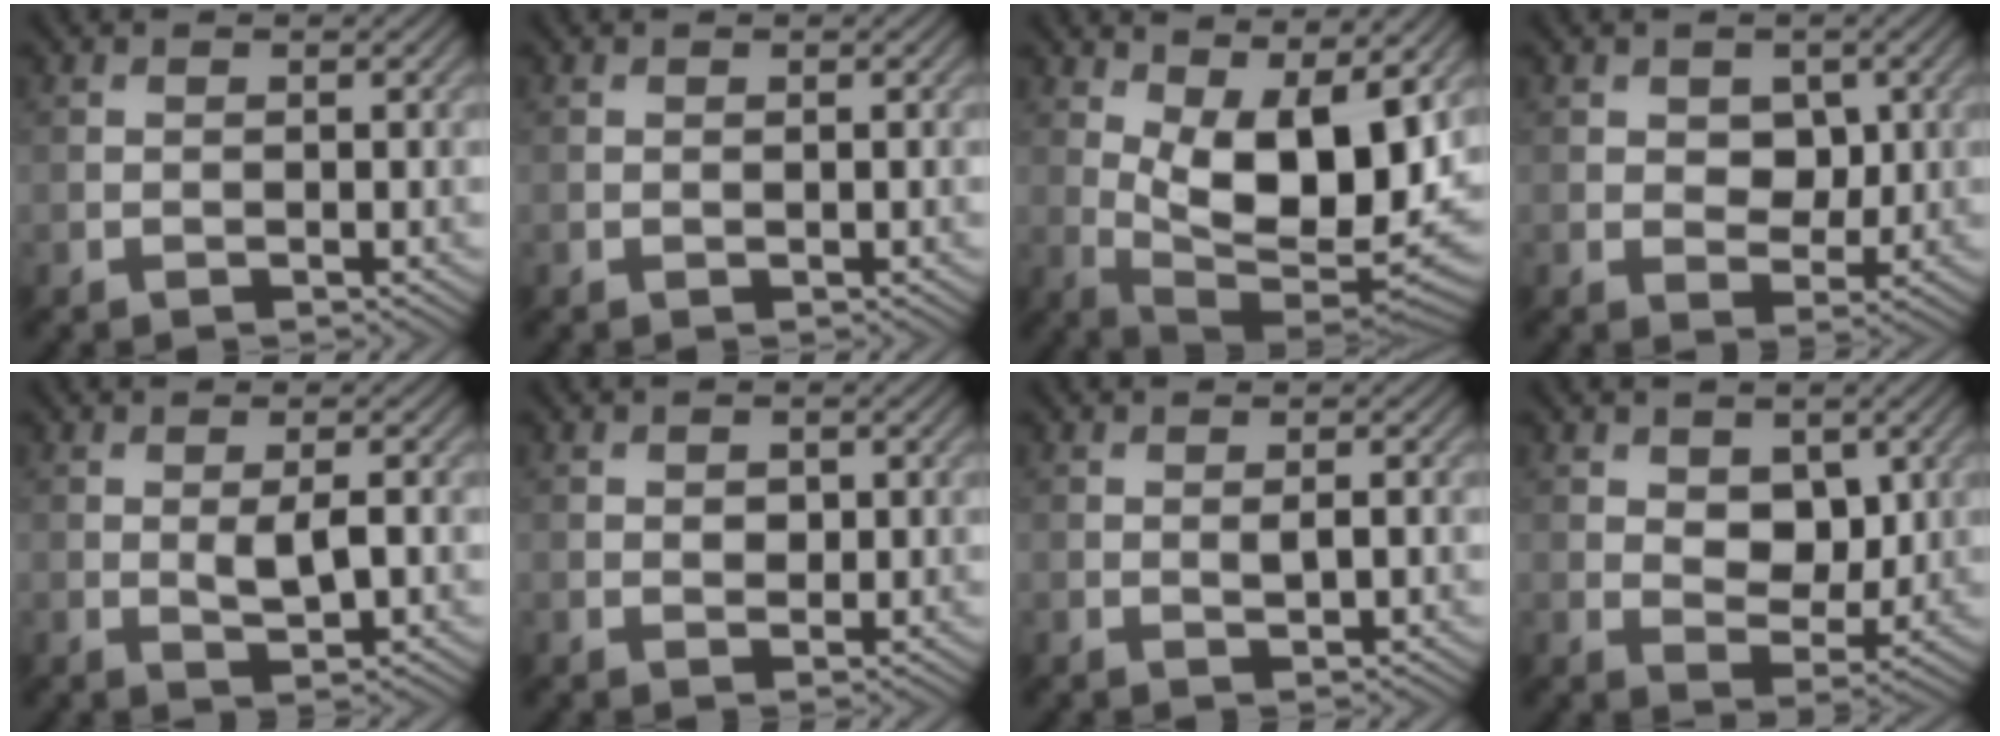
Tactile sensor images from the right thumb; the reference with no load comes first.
{"total": 0.0}
{"total": 14.7, "force": [4.3, 6.4, 12.5], "torque": [-0.211, 0.001, 0.077]}
{"total": 3.3, "force": [0.8, 2.4, 2.1], "torque": [-0.039, -0.006, 0.006]}
{"total": 3.1, "force": [0.1, 1.0, 2.9], "torque": [-0.058, -0.003, 0.004]}
{"total": 1.2, "force": [0.3, 0.9, 0.8], "torque": [-0.015, -0.004, 0.005]}
{"total": 1.2, "force": [0.1, 0.4, 1.2], "torque": [-0.022, -0.002, 0.002]}
{"total": 4.8, "force": [1.6, 3.2, 3.3], "torque": [-0.061, -0.011, 0.022]}